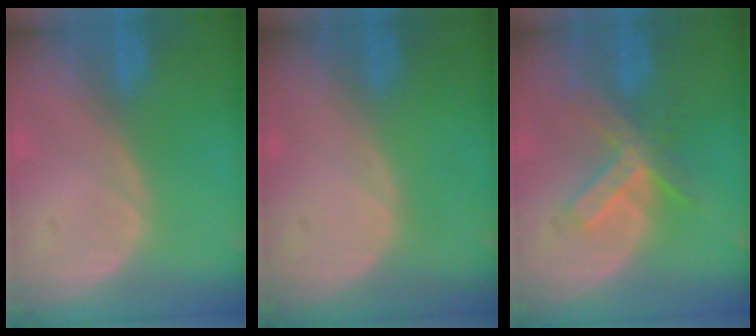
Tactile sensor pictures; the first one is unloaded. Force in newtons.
{"total": 0.0}
{"total": 6.3, "press": 5.8, "slide": 2.4}